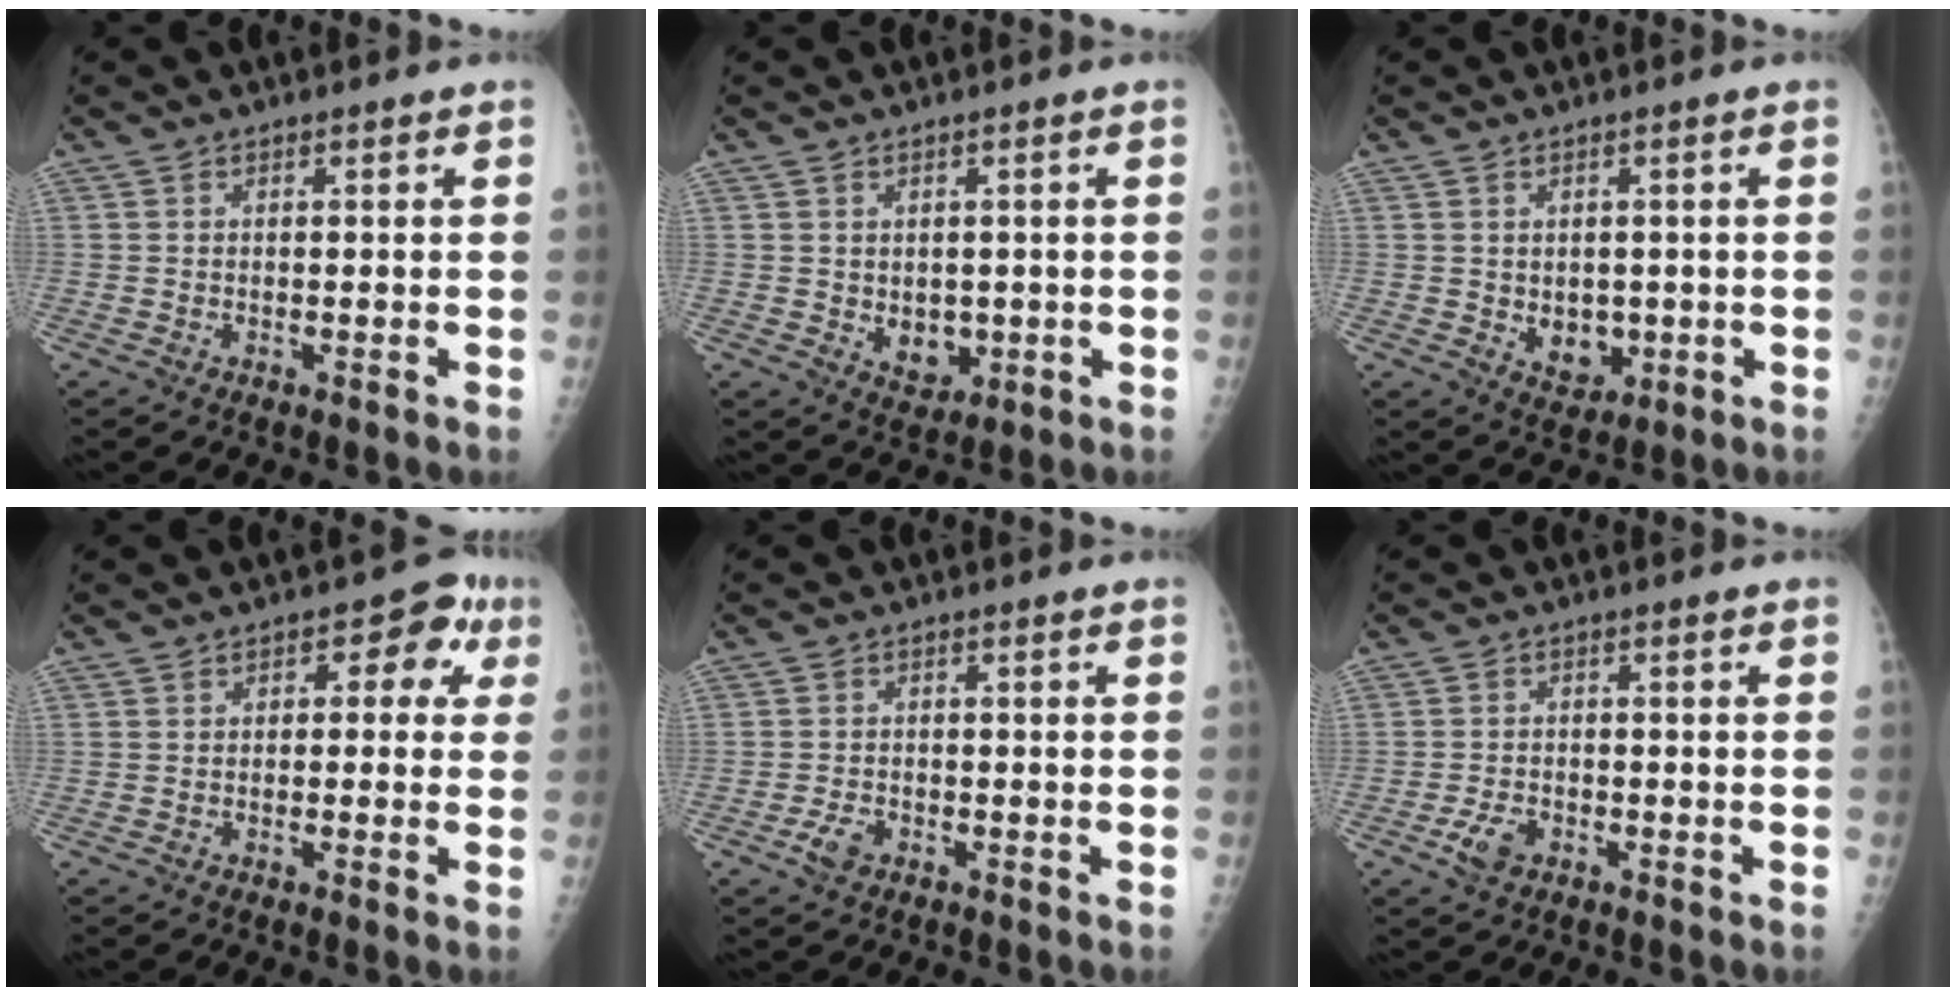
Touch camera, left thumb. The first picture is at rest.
{"total": 4.6, "force": [-0.4, 3.5, 3.0], "torque": [-0.023, -0.009, 0.010]}
{"total": 4.9, "force": [-0.5, 3.8, 3.1], "torque": [-0.022, -0.008, 0.009]}
{"total": 5.7, "force": [1.3, 3.8, 4.1], "torque": [-0.003, 0.016, 0.003]}
{"total": 2.8, "force": [-1.5, 1.7, 1.6], "torque": [-0.033, 0.006, -0.026]}
{"total": 3.7, "force": [-1.9, 2.3, 2.2], "torque": [-0.042, 0.008, -0.033]}